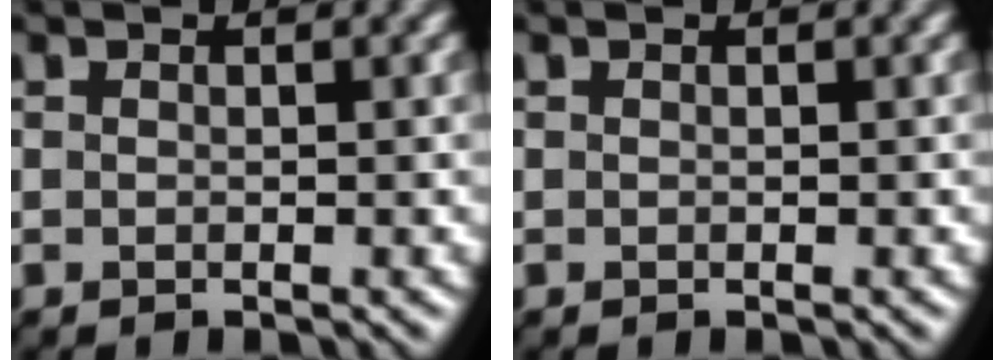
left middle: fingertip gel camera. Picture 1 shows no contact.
{"total": 0.0}